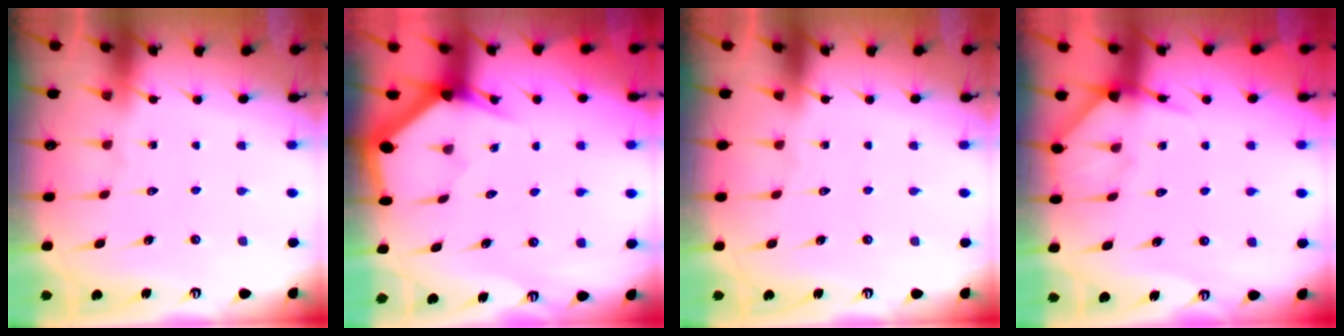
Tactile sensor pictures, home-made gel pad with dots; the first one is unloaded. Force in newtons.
{"total": 3.1, "press": 3.1, "slide": 0.1}
{"total": 0.0}
{"total": 6.2, "press": 6.2, "slide": 0.5}